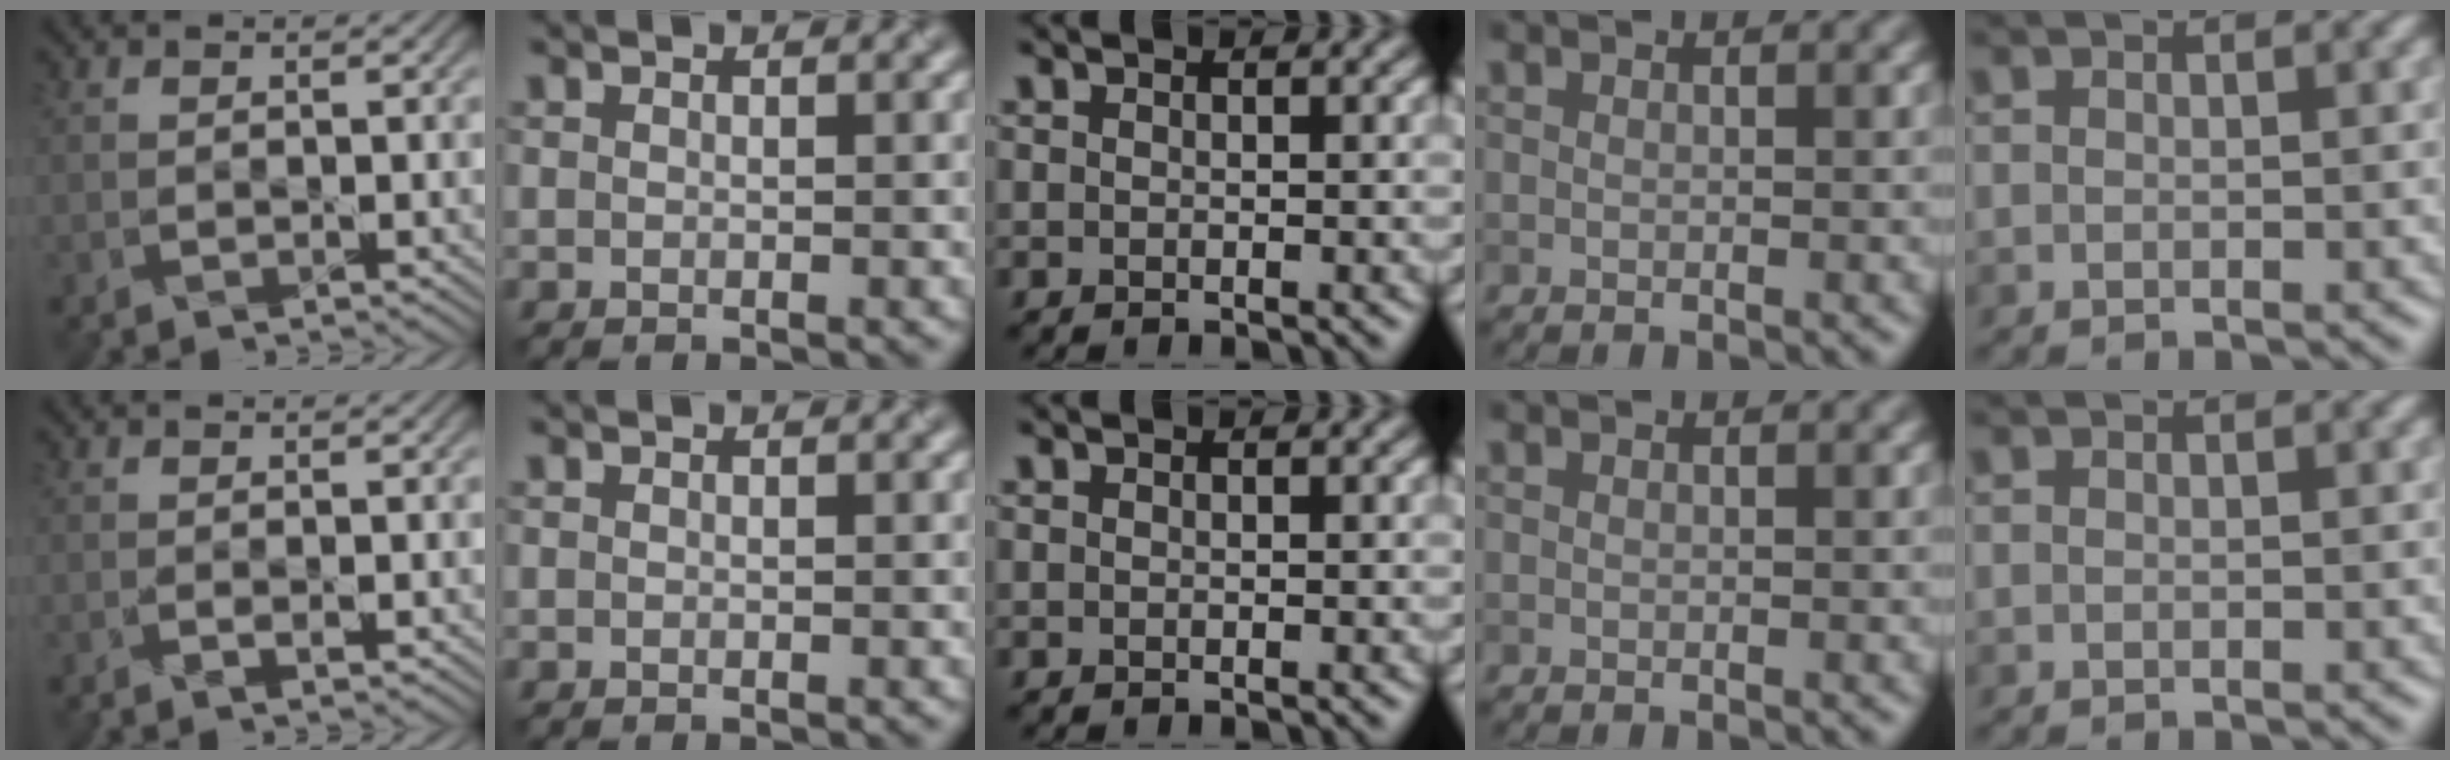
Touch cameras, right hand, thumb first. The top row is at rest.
{"thumb": {"total": 0.7, "force": [-0.2, 0.0, 0.7], "torque": [-0.014, -0.001, -0.004]}}